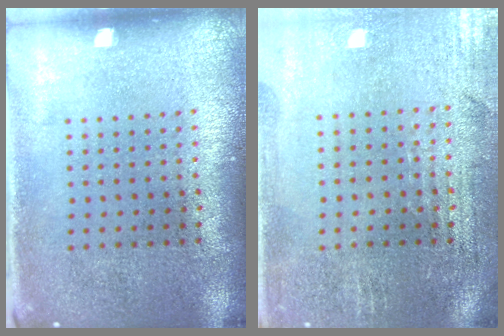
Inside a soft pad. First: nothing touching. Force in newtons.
{"total": 0.8, "press": 0.7, "slide": 0.5}